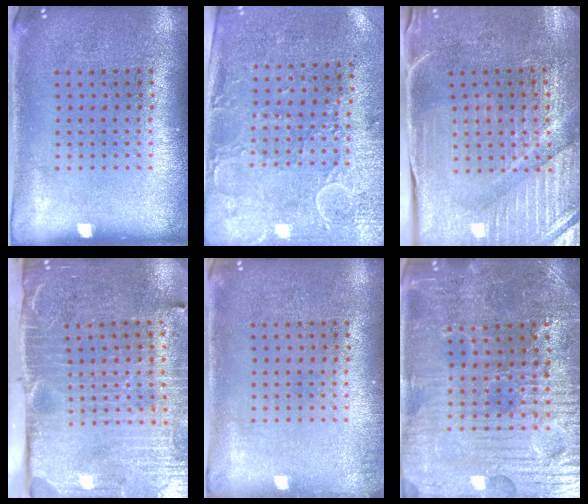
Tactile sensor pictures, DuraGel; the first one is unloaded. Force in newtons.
{"total": 2.9, "press": 2.4, "slide": 1.7}
{"total": 3.8, "press": 3.8, "slide": 0.5}
{"total": 4.8, "press": 3.9, "slide": 2.7}
{"total": 0.8, "press": 0.8, "slide": 0.0}
{"total": 3.8, "press": 3.8, "slide": 0.5}